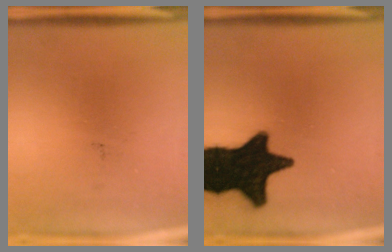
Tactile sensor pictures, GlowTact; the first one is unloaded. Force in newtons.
{"total": 19.1}